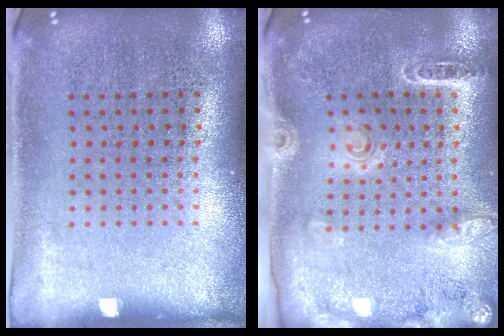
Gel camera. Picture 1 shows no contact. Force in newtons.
{"total": 1.7, "press": 1.7, "slide": 0.1}